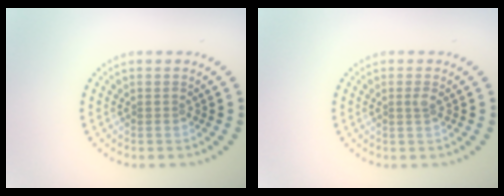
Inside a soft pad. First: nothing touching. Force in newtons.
{"total": 0.7, "press": 0.4, "slide": 0.6}